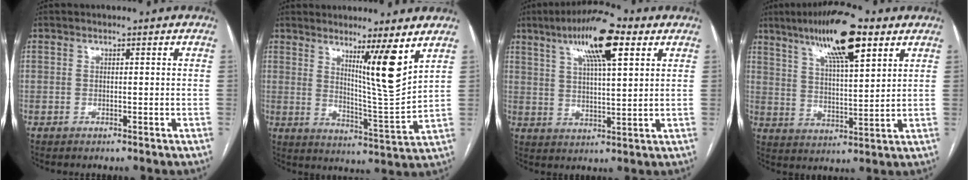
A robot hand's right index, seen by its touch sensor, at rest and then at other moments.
{"total": 9.3, "force": [5.2, -1.0, 7.6], "torque": [-0.121, -0.028, 0.090]}
{"total": 12.7, "force": [6.7, 2.5, 10.5], "torque": [-0.185, 0.019, 0.109]}
{"total": 14.0, "force": [8.4, 2.7, 10.8], "torque": [-0.191, 0.014, 0.143]}